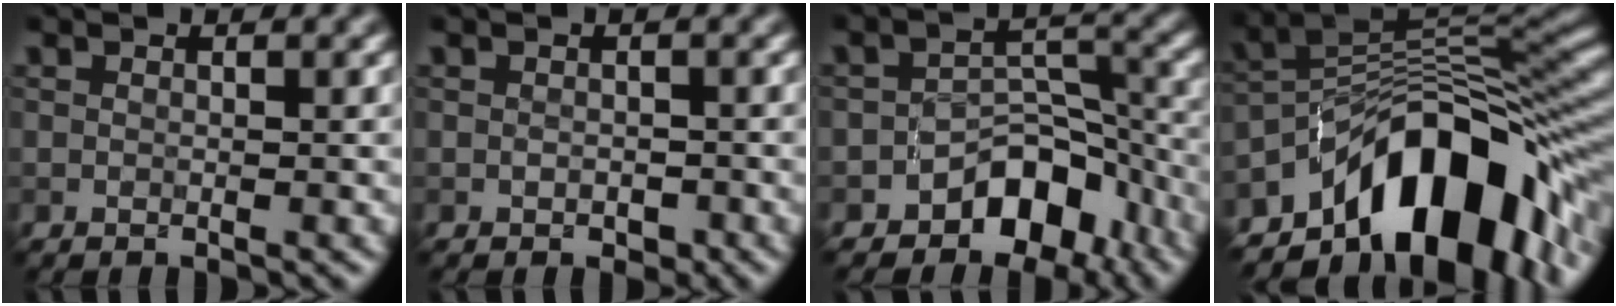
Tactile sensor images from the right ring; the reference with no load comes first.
{"total": 1.0, "force": [-0.3, 0.9, 0.5], "torque": [-0.004, -0.002, -0.005]}
{"total": 5.9, "force": [-3.8, 3.6, 2.7], "torque": [-0.013, 0.005, -0.061]}
{"total": 13.2, "force": [-7.1, 6.5, 9.0], "torque": [-0.115, 0.013, -0.131]}